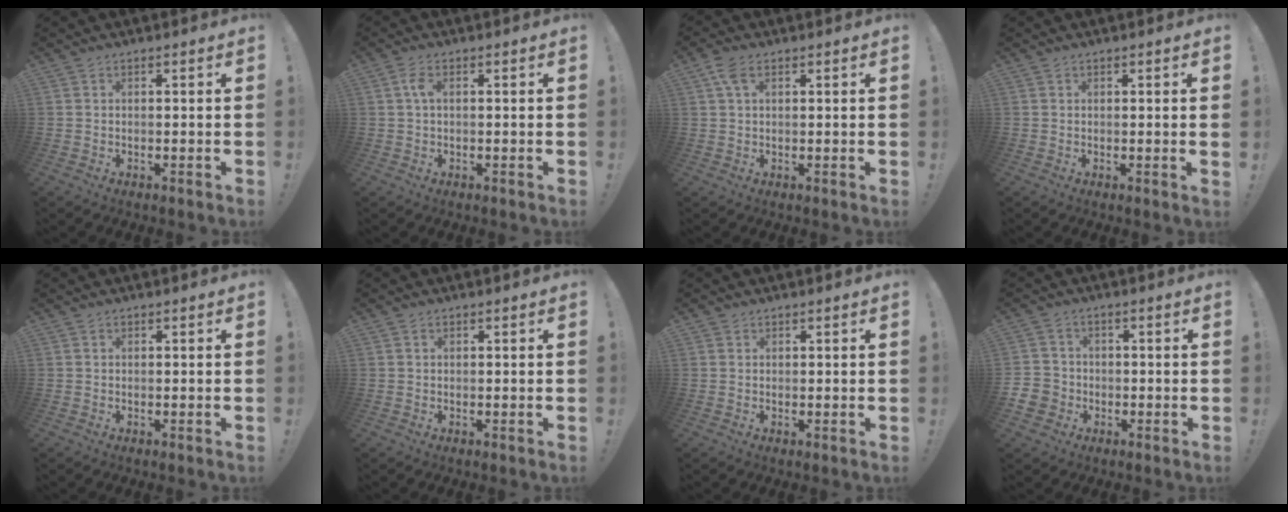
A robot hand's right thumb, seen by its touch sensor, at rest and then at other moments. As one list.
[{"total": 3.2, "force": [0.2, 1.2, 2.9], "torque": [-0.057, 0.008, 0.005]}, {"total": 4.6, "force": [1.9, 2.1, 3.6], "torque": [-0.069, 0.003, 0.035]}, {"total": 1.1, "force": [0.4, -0.5, 0.8], "torque": [-0.011, -0.002, 0.005]}, {"total": 0.0}, {"total": 0.6, "force": [0.3, 0.5, 0.1], "torque": [-0.001, 0.002, 0.006]}, {"total": 0.6, "force": [0.4, 0.4, 0.1], "torque": [0.008, -0.002, 0.007]}, {"total": 5.6, "force": [-1.8, 5.1, 1.5], "torque": [-0.039, 0.017, -0.037]}]